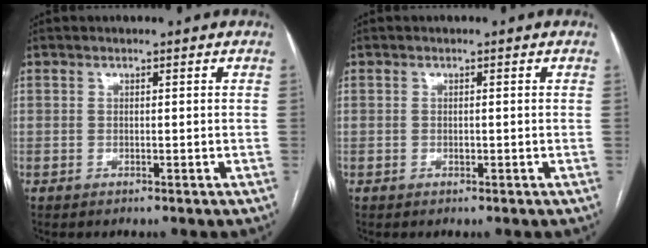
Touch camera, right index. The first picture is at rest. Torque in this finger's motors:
{"motor_torque": [0.01, 0.14, 0.12, 0.01]}